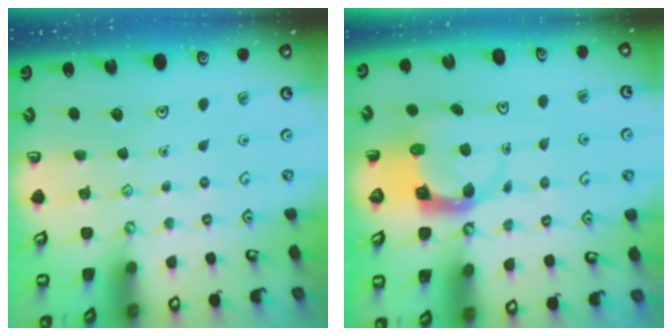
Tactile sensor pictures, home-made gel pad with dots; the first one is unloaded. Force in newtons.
{"total": 3.6, "press": 3.6, "slide": 0.5}